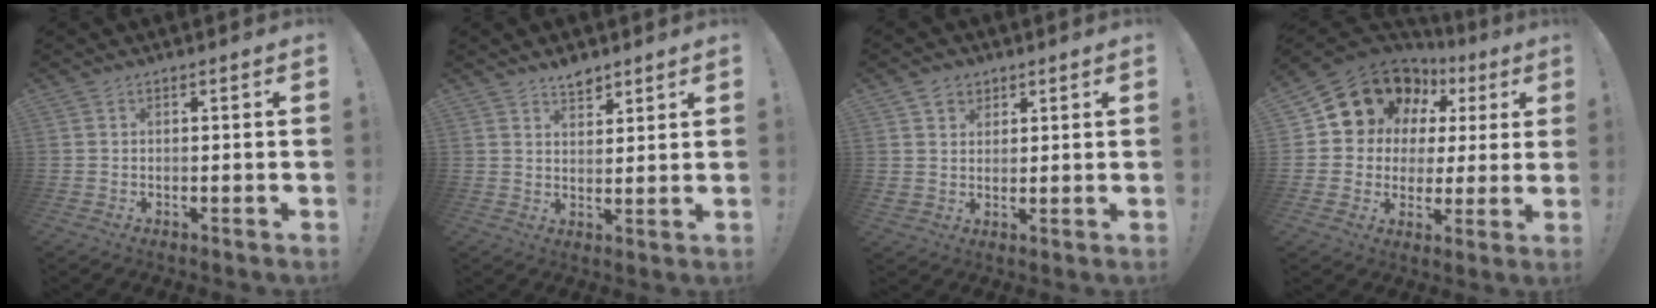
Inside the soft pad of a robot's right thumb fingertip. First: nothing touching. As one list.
[{"total": 4.9, "force": [4.1, 2.2, 1.4], "torque": [-0.011, -0.028, 0.074]}, {"total": 5.4, "force": [3.1, 4.5, 0.6], "torque": [-0.011, -0.017, 0.061]}, {"total": 15.4, "force": [9.4, 10.9, 5.5], "torque": [-0.089, -0.066, 0.187]}]